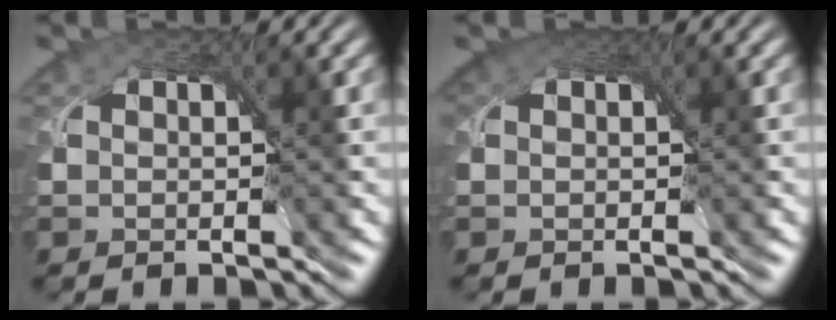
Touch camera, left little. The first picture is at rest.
{"total": 1.4, "force": [0.8, 0.9, 0.8], "torque": [-0.015, 0.003, 0.009]}